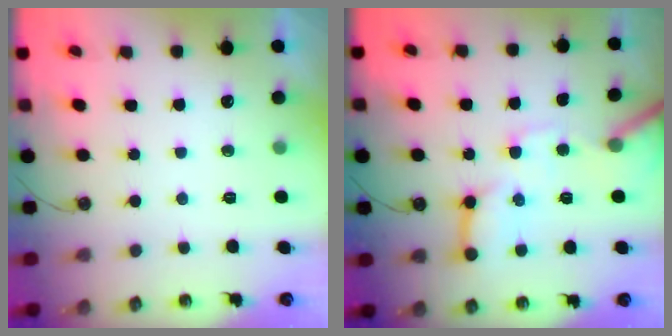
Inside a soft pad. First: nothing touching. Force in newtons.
{"total": 13.9, "press": 13.8, "slide": 1.7}